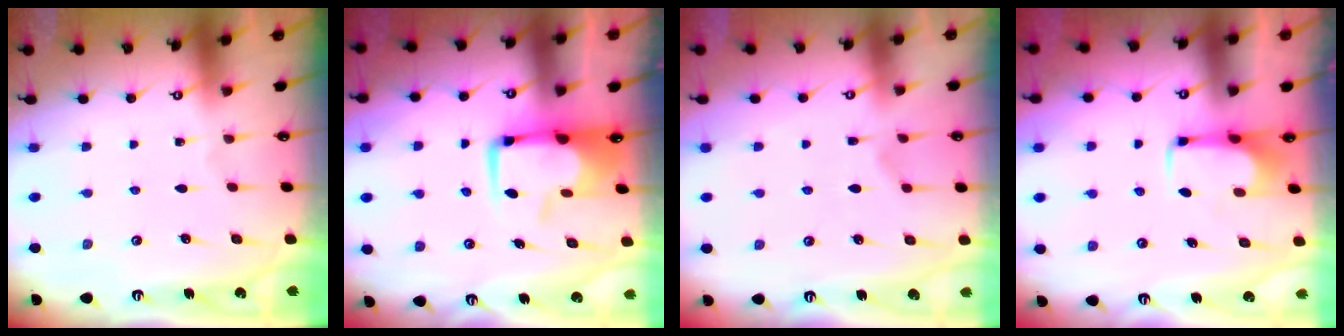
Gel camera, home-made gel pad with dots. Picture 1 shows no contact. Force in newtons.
{"total": 7.6, "press": 7.4, "slide": 1.5}
{"total": 2.4, "press": 2.1, "slide": 1.2}
{"total": 1.9, "press": 1.9, "slide": 0.2}